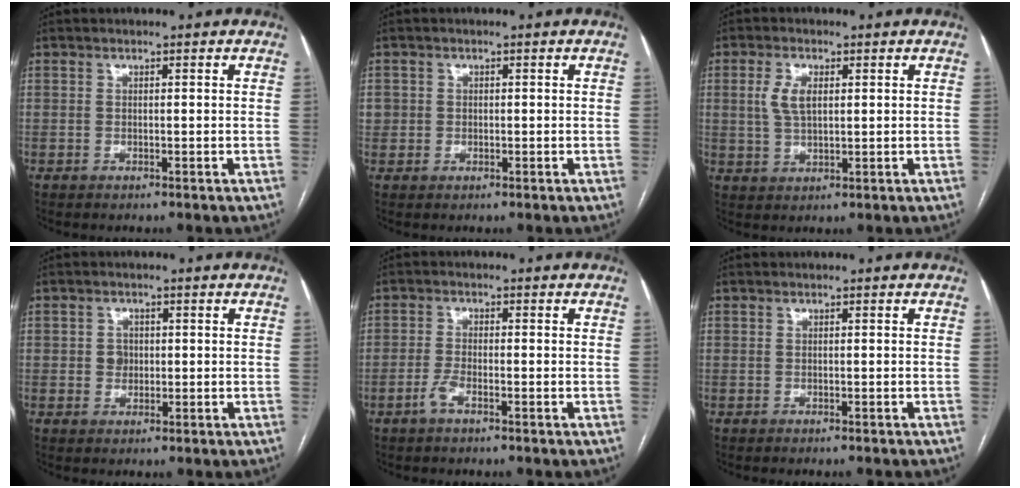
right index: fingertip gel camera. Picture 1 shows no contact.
{"total": 2.2, "force": [0.0, 2.1, 0.5], "torque": [-0.011, 0.008, 0.003]}
{"total": 4.5, "force": [1.2, 2.1, 3.8], "torque": [-0.085, 0.006, 0.026]}
{"total": 2.0, "force": [0.0, 1.8, 0.8], "torque": [-0.010, 0.004, 0.002]}
{"total": 2.3, "force": [-1.5, 0.4, 1.7], "torque": [-0.041, 0.000, -0.033]}
{"total": 1.4, "force": [-1.3, 0.0, 0.5], "torque": [-0.002, -0.001, -0.017]}